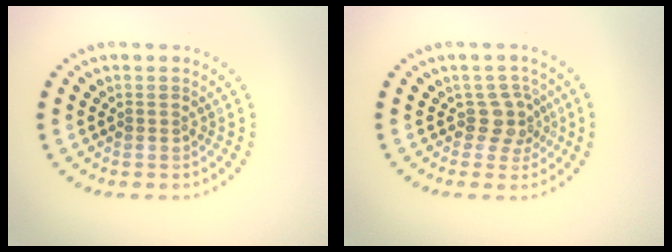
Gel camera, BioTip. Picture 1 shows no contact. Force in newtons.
{"total": 2.3, "press": 1.9, "slide": 1.4}